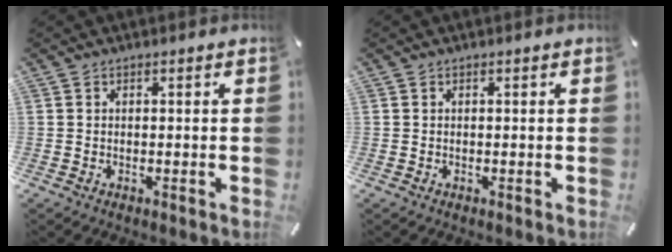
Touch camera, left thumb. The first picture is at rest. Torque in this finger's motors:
{"motor_torque": [-0.05, 0.05, -0.08, 0.08, 0.00]}